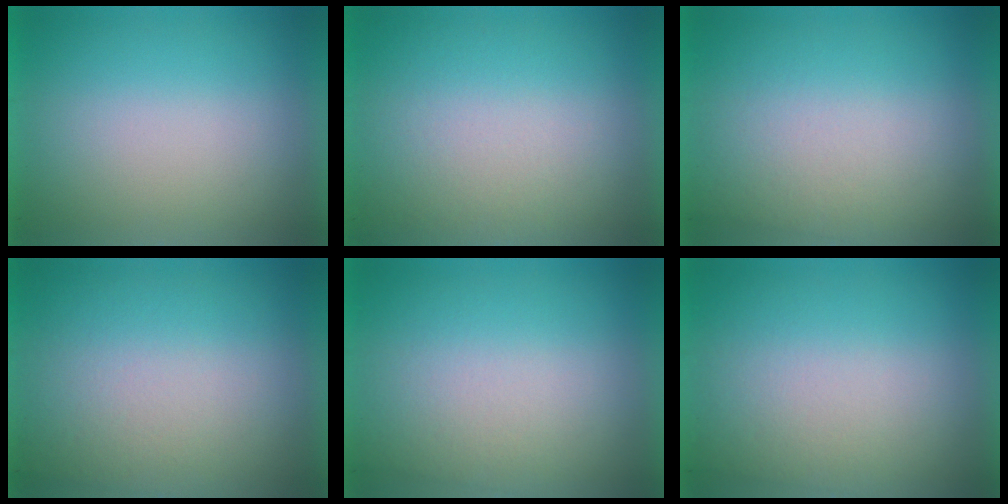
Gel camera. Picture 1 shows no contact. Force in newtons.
{"total": 2.7}
{"total": 2.4}
{"total": 3.0}
{"total": 2.4}
{"total": 2.1}